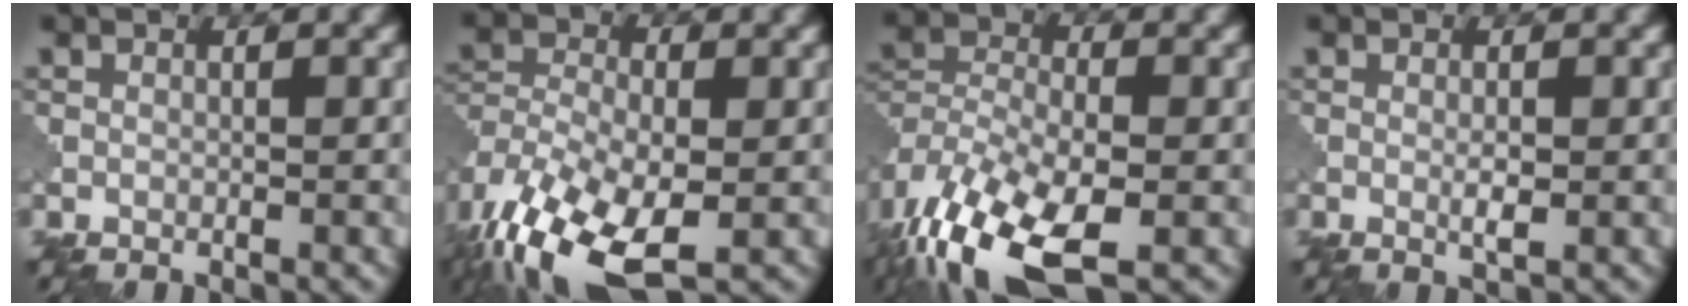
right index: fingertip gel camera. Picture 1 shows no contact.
{"total": 13.4, "force": [-7.4, 7.1, 8.6], "torque": [-0.182, -0.029, -0.118]}
{"total": 13.0, "force": [-8.1, 5.7, 8.4], "torque": [-0.181, -0.034, -0.144]}
{"total": 1.4, "force": [-0.1, 0.3, 1.3], "torque": [-0.025, -0.003, -0.002]}